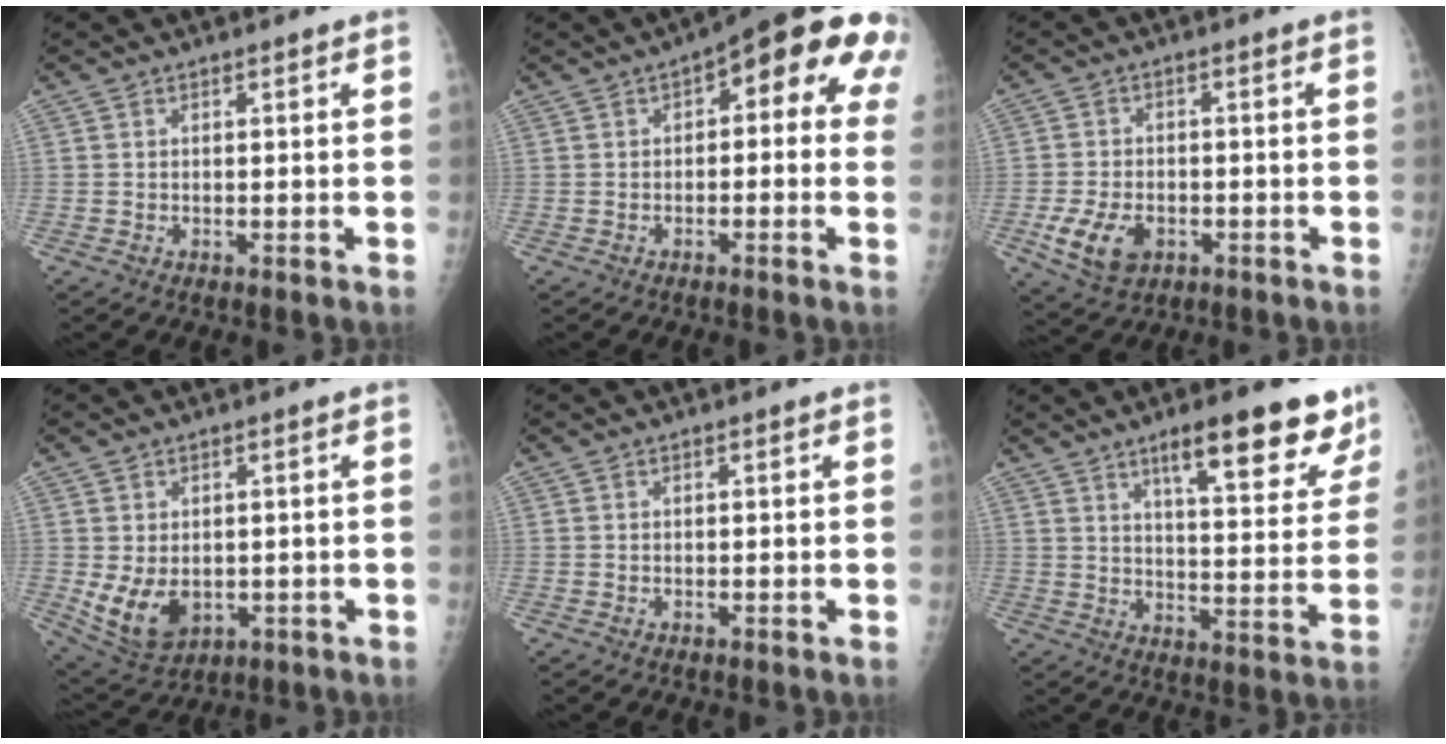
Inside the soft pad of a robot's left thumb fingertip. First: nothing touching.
{"total": 13.5, "force": [3.4, 5.8, 11.7], "torque": [-0.106, 0.028, 0.025]}
{"total": 8.1, "force": [-2.8, 5.4, 5.3], "torque": [-0.096, 0.004, -0.042]}
{"total": 8.4, "force": [-0.9, 6.0, 5.9], "torque": [-0.096, -0.013, 0.008]}
{"total": 0.0}
{"total": 16.3, "force": [11.0, 4.5, 11.2], "torque": [-0.105, -0.059, 0.157]}